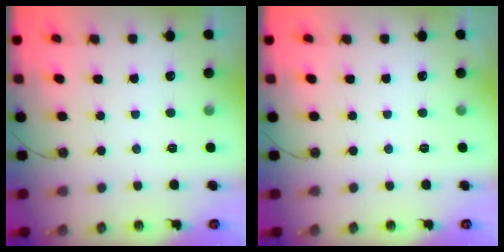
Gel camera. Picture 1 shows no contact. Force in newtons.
{"total": 0.0}